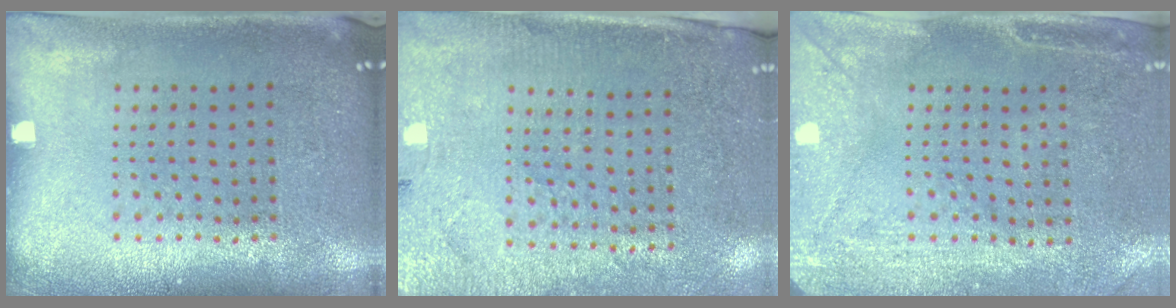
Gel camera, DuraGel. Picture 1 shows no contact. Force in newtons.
{"total": 2.8, "press": 2.6, "slide": 1.2}
{"total": 3.0, "press": 2.3, "slide": 1.8}